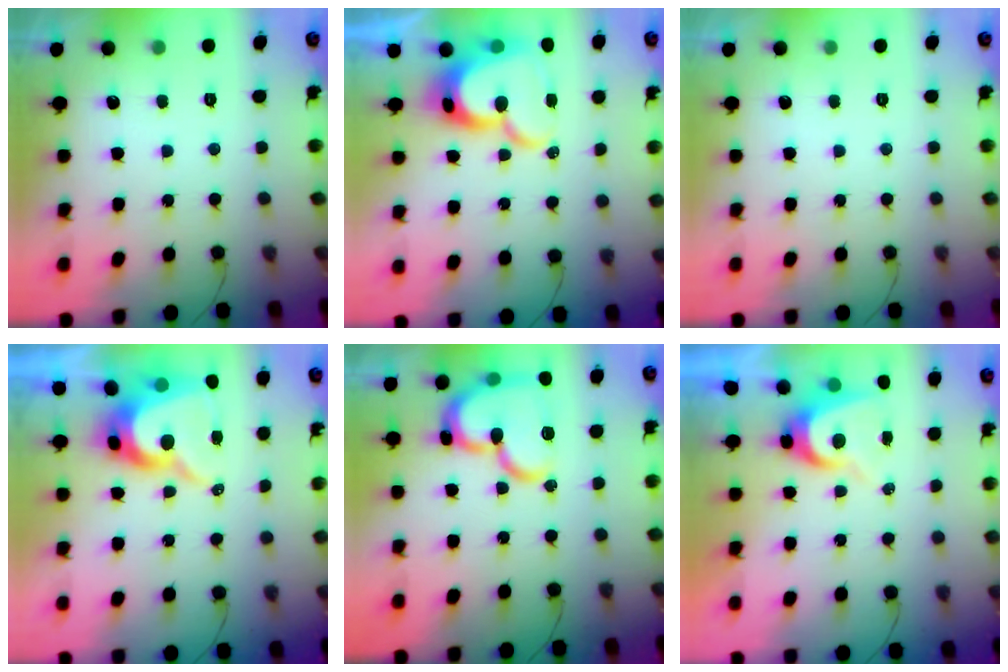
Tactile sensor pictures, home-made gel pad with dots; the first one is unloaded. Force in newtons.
{"total": 19.0, "press": 18.9, "slide": 1.9}
{"total": 0.0}
{"total": 12.8, "press": 12.8, "slide": 0.9}
{"total": 20.0, "press": 19.9, "slide": 2.1}
{"total": 6.7, "press": 6.7, "slide": 0.3}